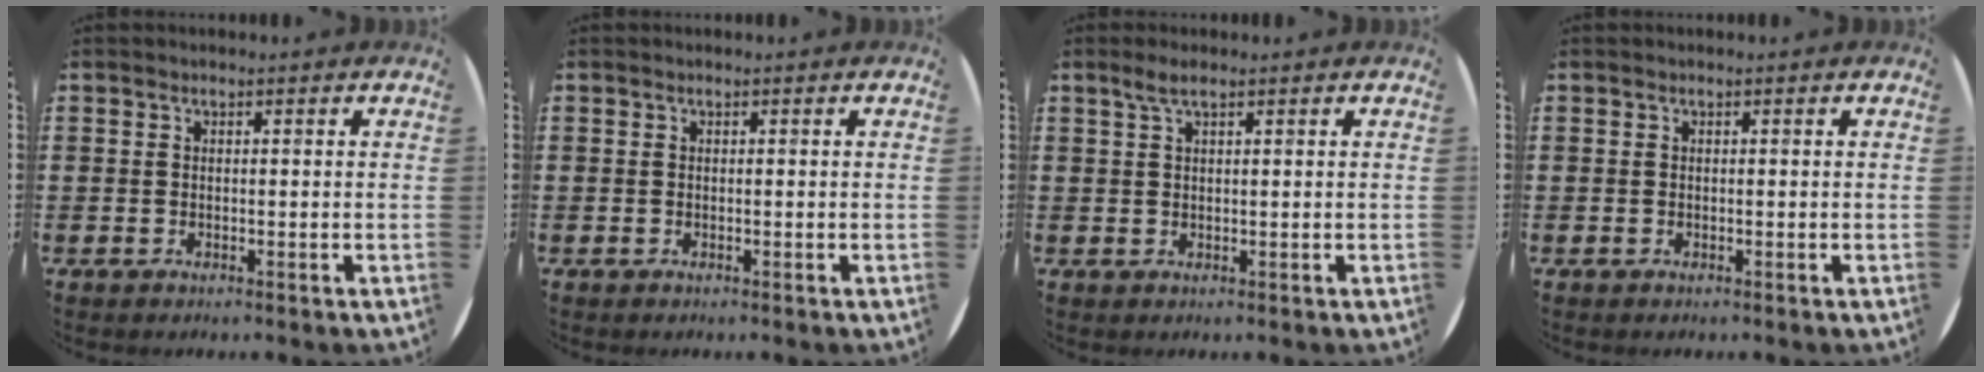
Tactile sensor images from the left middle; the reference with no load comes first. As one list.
[{"total": 0.0}, {"total": 1.9, "force": [1.3, 0.3, 1.4], "torque": [-0.028, 0.005, 0.022]}, {"total": 0.0}]